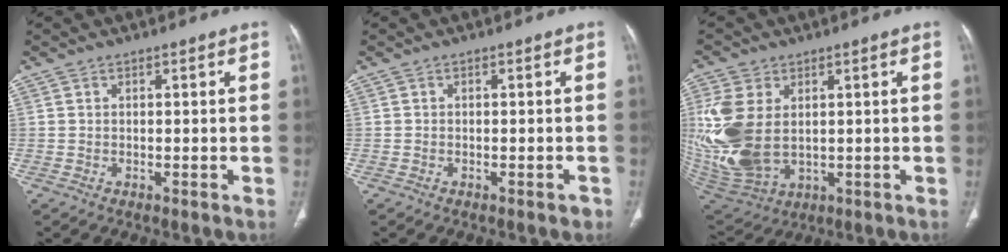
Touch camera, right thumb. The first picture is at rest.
{"total": 1.2, "force": [-0.8, 0.5, 0.8], "torque": [-0.009, 0.001, -0.010]}
{"total": 17.8, "force": [1.8, 11.7, 13.2], "torque": [-0.309, -0.020, 0.058]}